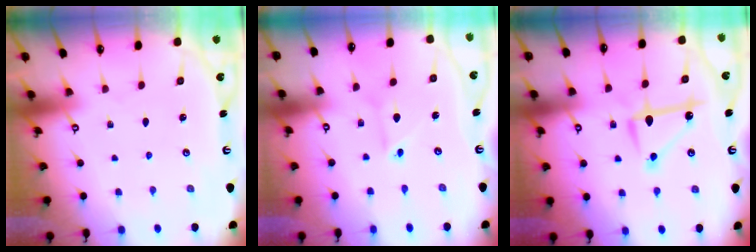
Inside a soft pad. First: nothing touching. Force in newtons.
{"total": 3.3, "press": 3.3, "slide": 0.4}
{"total": 9.4, "press": 9.4, "slide": 0.4}